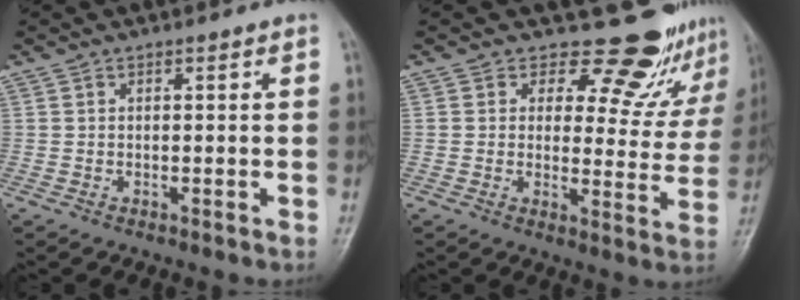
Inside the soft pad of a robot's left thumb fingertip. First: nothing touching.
{"total": 13.5, "force": [11.9, 5.8, 2.6], "torque": [0.023, -0.093, 0.126]}